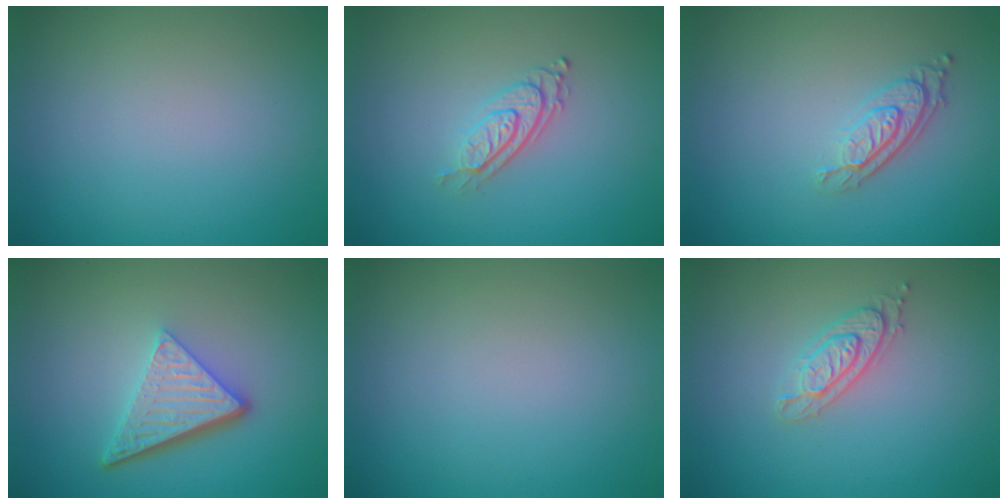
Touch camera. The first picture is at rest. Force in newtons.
{"total": 2.8, "press": 2.1, "slide": 1.9}
{"total": 3.0, "press": 2.1, "slide": 2.1}
{"total": 5.1, "press": 3.5, "slide": 3.7}
{"total": 0.0}
{"total": 2.3, "press": 2.2, "slide": 0.5}